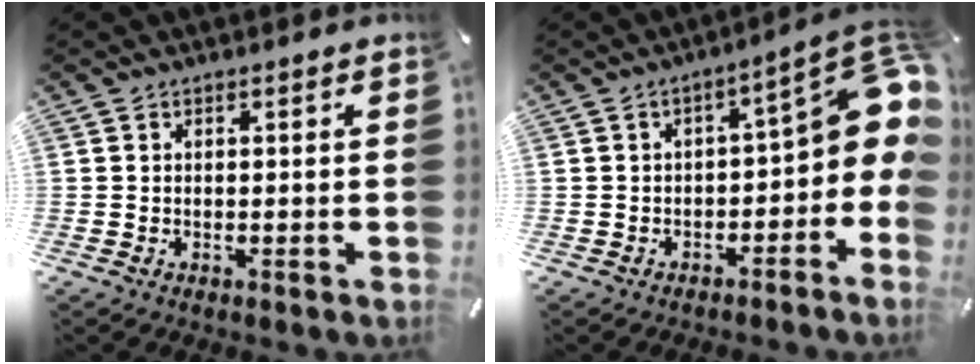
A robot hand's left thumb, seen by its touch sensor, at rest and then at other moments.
{"total": 12.2, "force": [2.0, 5.3, 10.8], "torque": [-0.125, -0.024, 0.029]}